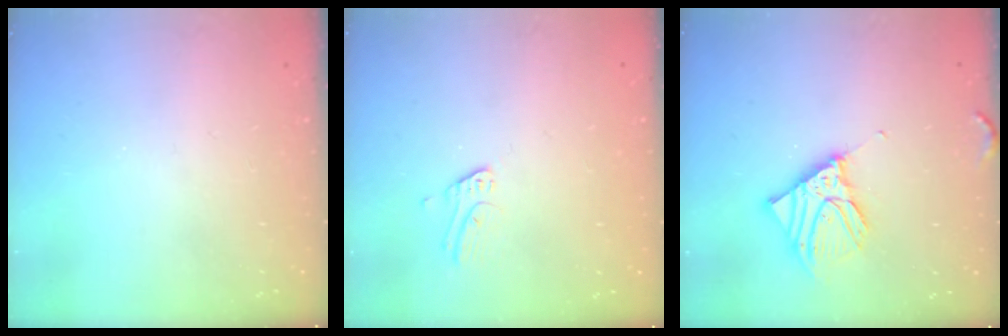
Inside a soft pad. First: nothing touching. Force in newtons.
{"total": 3.4, "press": 3.4, "slide": 0.4}
{"total": 10.8, "press": 10.7, "slide": 1.5}